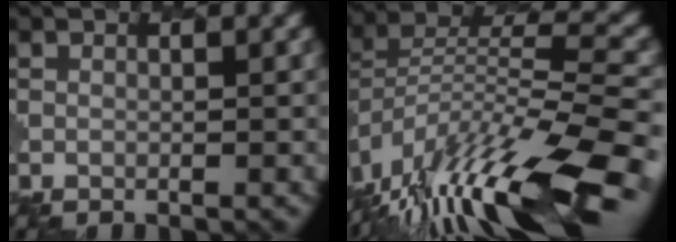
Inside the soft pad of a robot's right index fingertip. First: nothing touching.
{"total": 14.3, "force": [-9.3, 4.0, 10.1], "torque": [-0.194, 0.018, -0.158]}